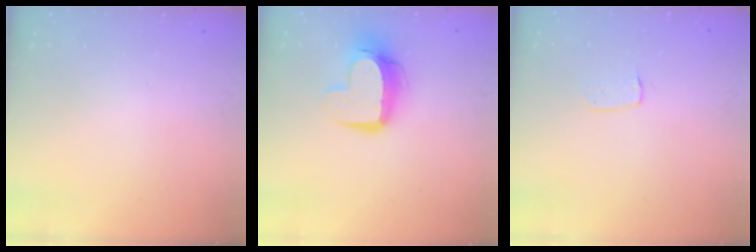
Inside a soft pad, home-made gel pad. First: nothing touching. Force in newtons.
{"total": 12.2, "press": 12.1, "slide": 1.2}
{"total": 5.3, "press": 5.3, "slide": 0.3}